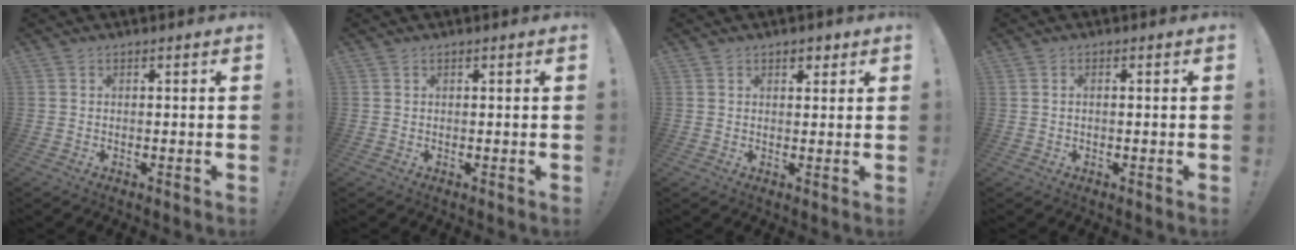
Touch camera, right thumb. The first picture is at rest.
{"total": 0.0}
{"total": 2.4, "force": [1.5, 1.4, 1.2], "torque": [-0.006, -0.003, 0.023]}
{"total": 0.7, "force": [0.0, 0.1, 0.7], "torque": [-0.013, 0.000, 0.000]}